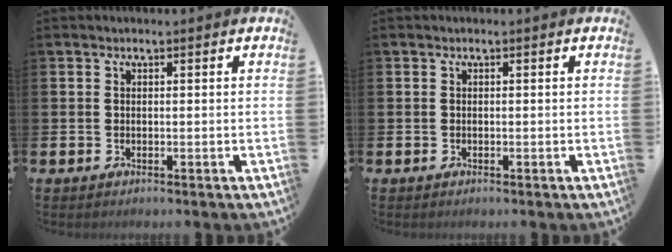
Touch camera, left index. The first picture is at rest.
{"total": 0.0}